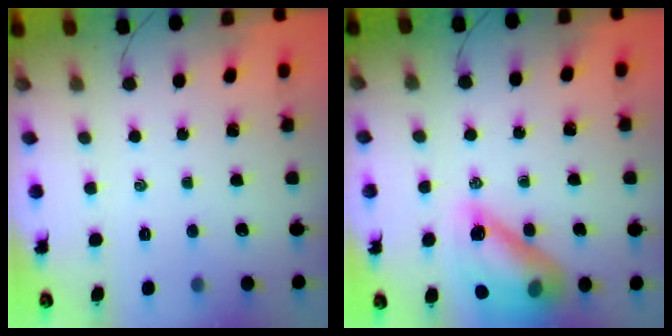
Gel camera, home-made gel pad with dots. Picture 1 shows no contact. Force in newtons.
{"total": 16.7, "press": 16.1, "slide": 4.7}